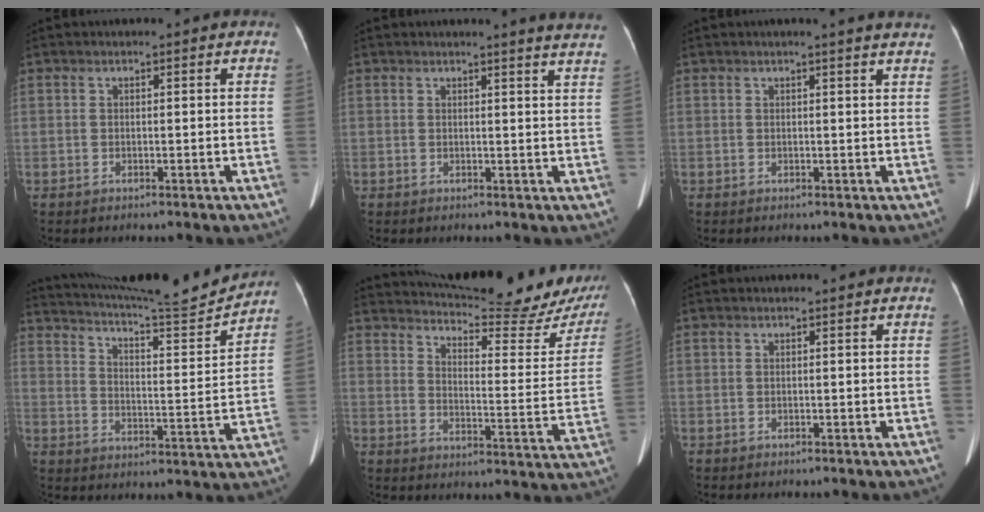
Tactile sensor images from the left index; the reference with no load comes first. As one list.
[{"total": 7.2, "force": [6.7, -0.8, 2.3], "torque": [-0.025, -0.036, 0.048]}, {"total": 6.2, "force": [5.5, -0.2, 2.8], "torque": [-0.035, 0.005, 0.042]}, {"total": 17.7, "force": [17.0, -1.4, 4.8], "torque": [-0.096, -0.057, 0.245]}, {"total": 23.7, "force": [21.8, 2.1, 8.9], "torque": [-0.126, -0.079, 0.267]}, {"total": 0.0}]